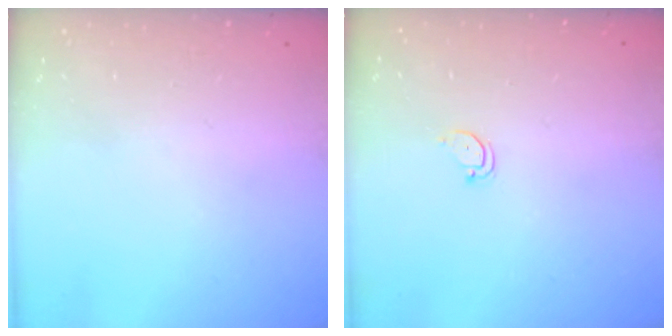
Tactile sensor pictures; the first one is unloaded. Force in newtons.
{"total": 2.4, "press": 2.4, "slide": 0.2}